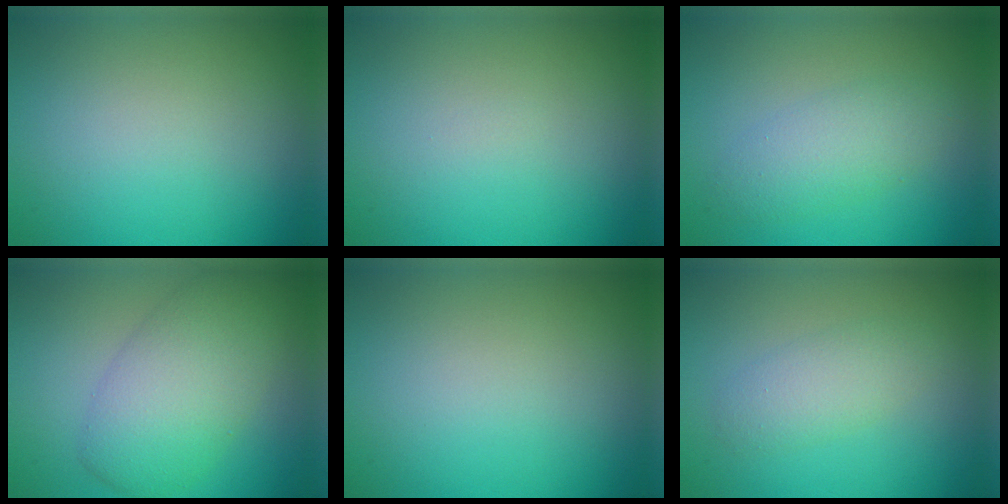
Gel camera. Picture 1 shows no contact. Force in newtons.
{"total": 0.0}
{"total": 3.2, "press": 3.2, "slide": 0.1}
{"total": 7.1, "press": 7.0, "slide": 0.5}
{"total": 0.0}
{"total": 2.4, "press": 2.4, "slide": 0.1}